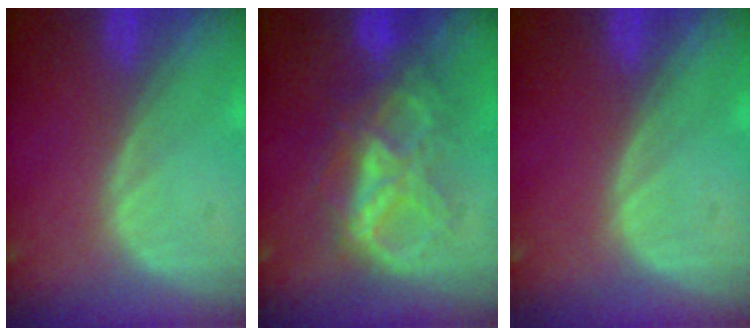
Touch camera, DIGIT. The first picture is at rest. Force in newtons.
{"total": 7.2, "press": 7.2, "slide": 0.3}
{"total": 0.0}